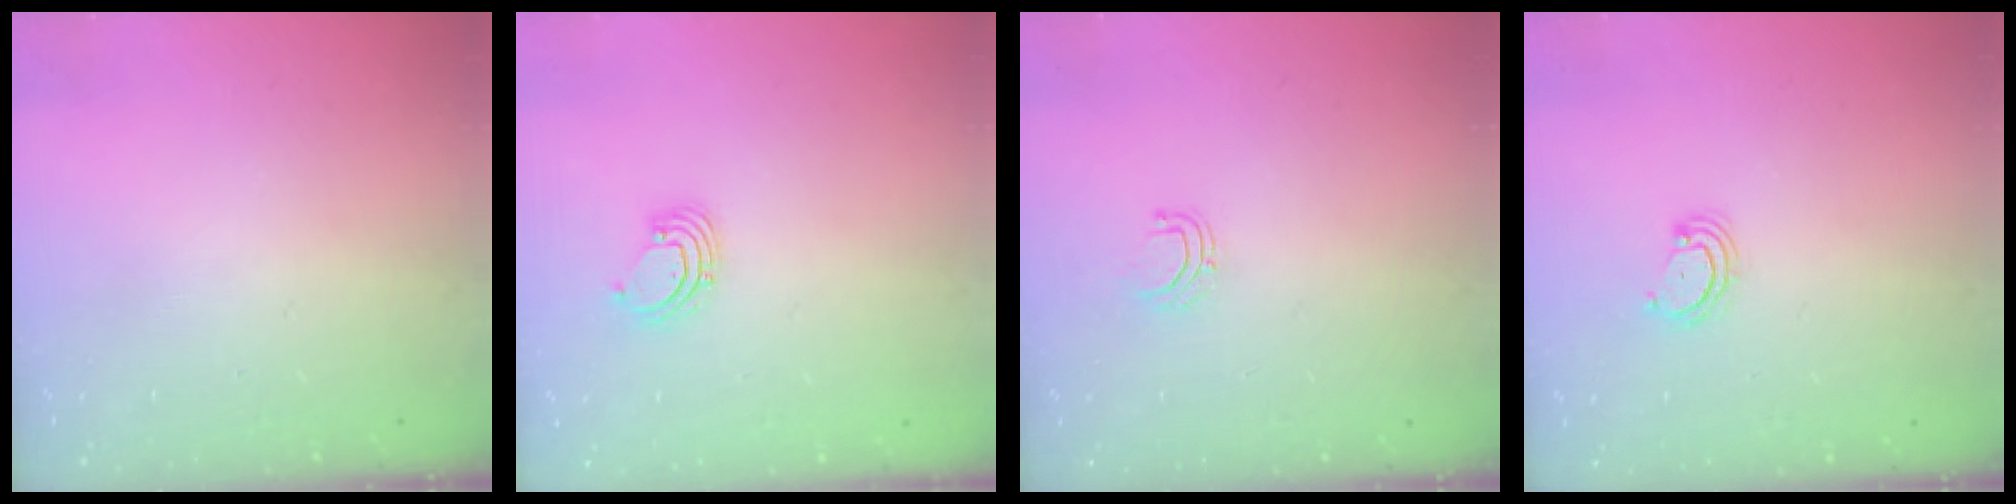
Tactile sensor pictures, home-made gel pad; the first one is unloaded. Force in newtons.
{"total": 2.3, "press": 2.3, "slide": 0.2}
{"total": 3.8, "press": 3.8, "slide": 0.2}
{"total": 2.9, "press": 2.9, "slide": 0.3}